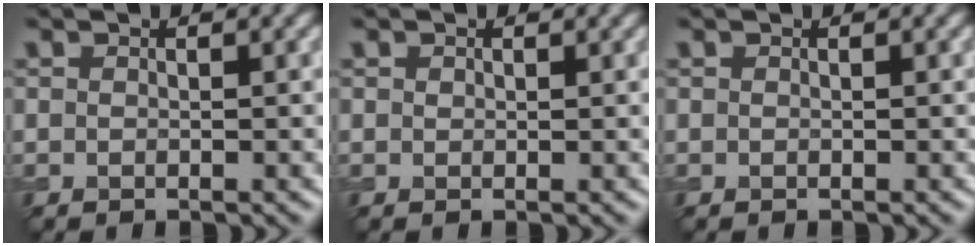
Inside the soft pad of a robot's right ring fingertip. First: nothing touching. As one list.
[{"total": 0.5, "force": [0.4, 0.4, 0.1], "torque": [0.000, 0.000, 0.006]}, {"total": 0.0}]